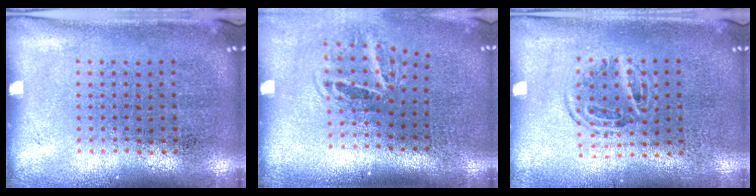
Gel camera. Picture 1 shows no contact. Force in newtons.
{"total": 1.8, "press": 1.2, "slide": 1.3}
{"total": 1.0, "press": 0.9, "slide": 0.4}